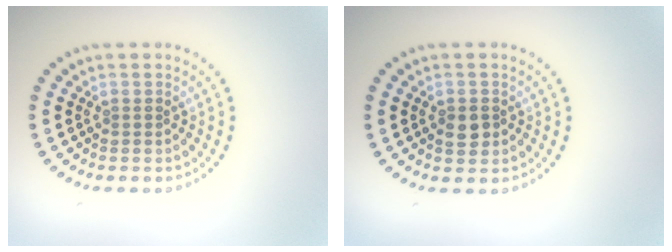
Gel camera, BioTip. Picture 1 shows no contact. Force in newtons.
{"total": 1.7, "press": 1.7, "slide": 0.2}